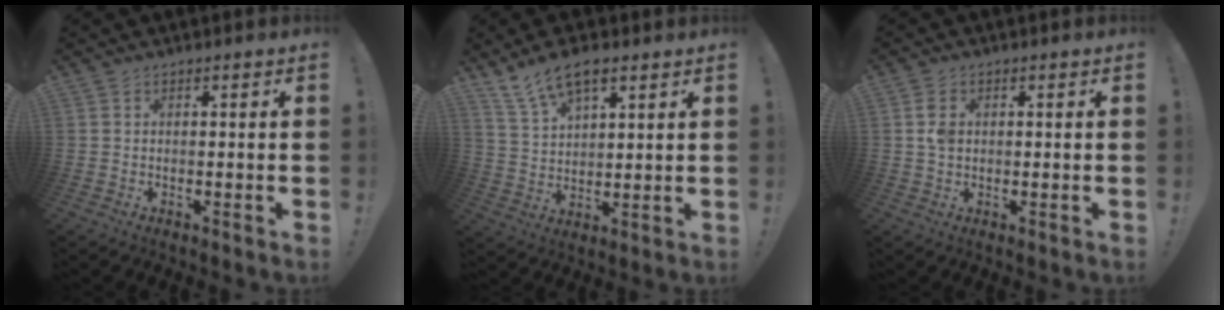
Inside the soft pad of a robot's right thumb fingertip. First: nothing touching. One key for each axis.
{"total": 10.0, "fx": 6.6, "fy": 4.4, "fz": 6.1, "tx": -0.109, "ty": -0.025, "tz": 0.124}
{"total": 3.1, "fx": 0.3, "fy": 2.2, "fz": 2.1, "tx": -0.027, "ty": 0.001, "tz": 0.003}